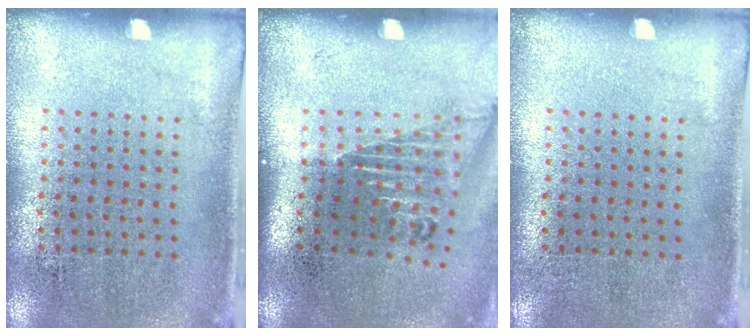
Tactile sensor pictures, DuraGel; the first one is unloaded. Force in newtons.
{"total": 1.6, "press": 1.2, "slide": 1.1}
{"total": 0.0}